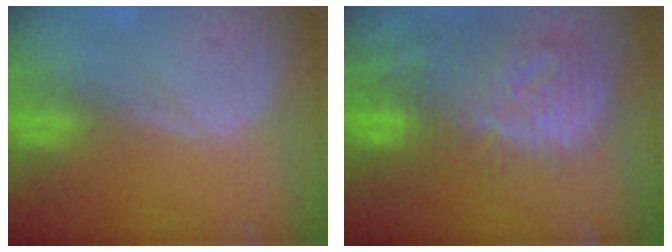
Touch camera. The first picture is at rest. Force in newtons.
{"total": 12.5, "press": 10.8, "slide": 6.3}